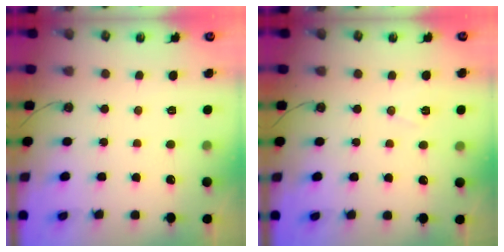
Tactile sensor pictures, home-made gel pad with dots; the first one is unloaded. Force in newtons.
{"total": 6.7, "press": 5.0, "slide": 4.5}